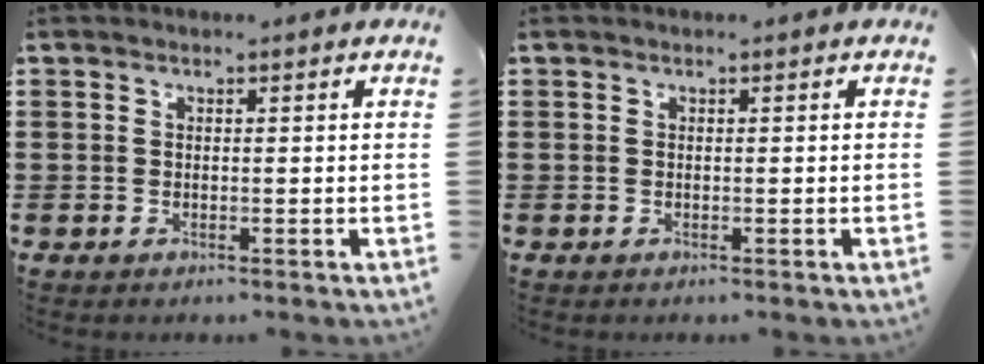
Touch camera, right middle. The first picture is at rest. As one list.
[{"total": 0.0}]